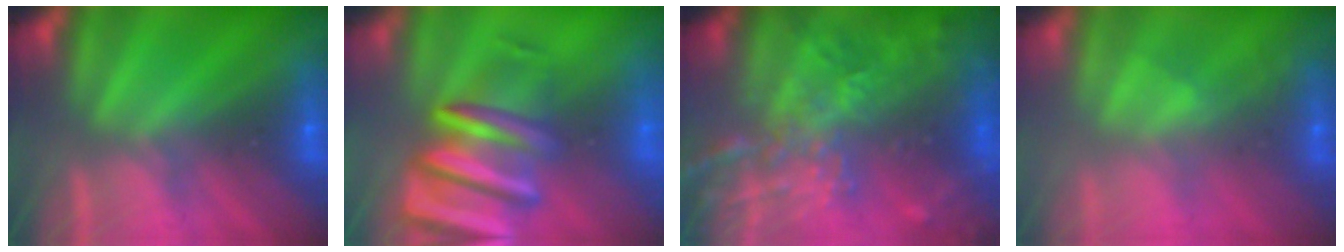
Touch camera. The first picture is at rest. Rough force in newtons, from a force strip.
{"total": 8.7}
{"total": 5.6}
{"total": 2.4}